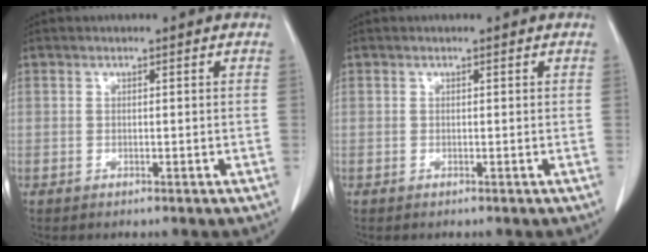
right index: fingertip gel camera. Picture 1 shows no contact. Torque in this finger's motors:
{"motor_torque": [-0.05, 0.02, -0.01, 0.00]}